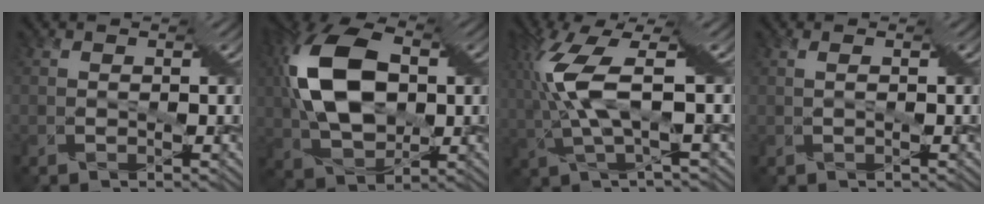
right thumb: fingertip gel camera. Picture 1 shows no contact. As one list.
[{"total": 13.8, "force": [1.9, 8.2, 11.0], "torque": [-0.246, 0.027, 0.026]}, {"total": 9.0, "force": [1.5, 1.5, 8.8], "torque": [-0.216, 0.011, 0.029]}, {"total": 1.2, "force": [0.2, 0.1, 1.1], "torque": [-0.017, 0.005, 0.009]}]